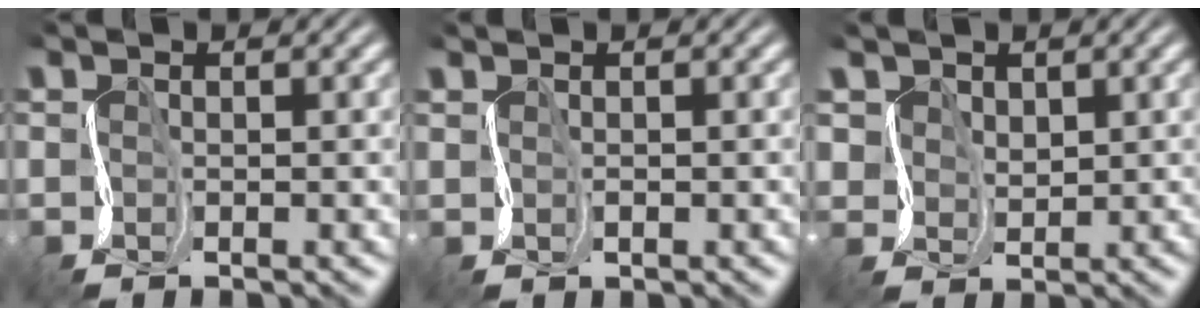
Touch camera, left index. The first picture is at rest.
{"total": 0.7, "force": [0.4, -0.1, -0.5], "torque": [0.007, 0.003, 0.009]}
{"total": 2.7, "force": [2.1, 1.6, 0.1], "torque": [-0.010, 0.003, 0.042]}